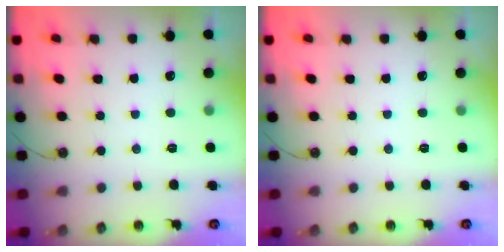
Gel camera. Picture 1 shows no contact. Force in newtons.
{"total": 0.0}